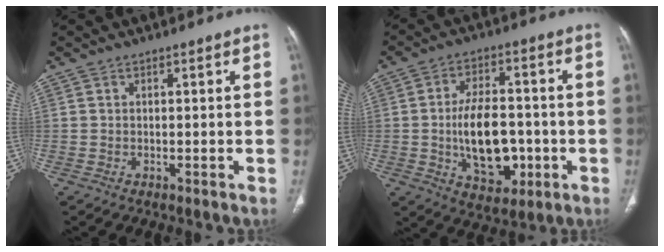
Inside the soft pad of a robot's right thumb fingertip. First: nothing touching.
{"total": 14.0, "force": [-2.2, 8.3, 11.1], "torque": [-0.160, 0.013, -0.025]}